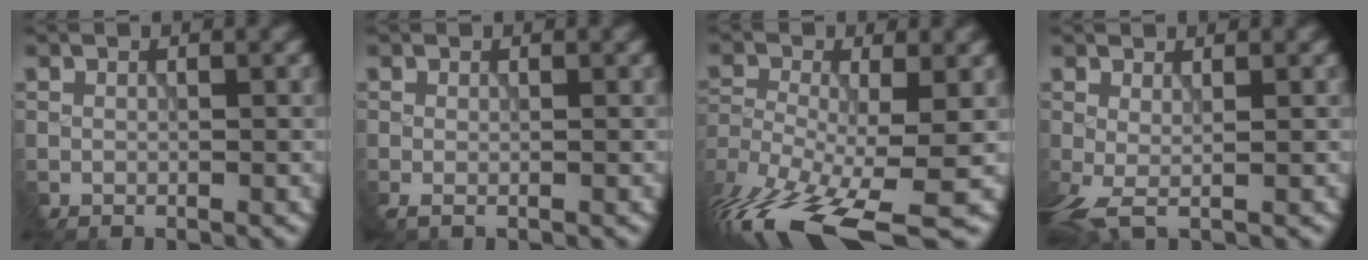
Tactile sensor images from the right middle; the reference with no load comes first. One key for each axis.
{"total": 0.7, "fx": -0.2, "fy": 0.0, "fz": 0.7, "tx": -0.009, "ty": -0.002, "tz": -0.004}
{"total": 12.4, "fx": -8.2, "fy": 3.9, "fz": 8.5, "tx": -0.178, "ty": -0.028, "tz": -0.127}
{"total": 2.3, "fx": 0.1, "fy": 0.5, "fz": 2.3, "tx": -0.049, "ty": 0.003, "tz": -0.003}